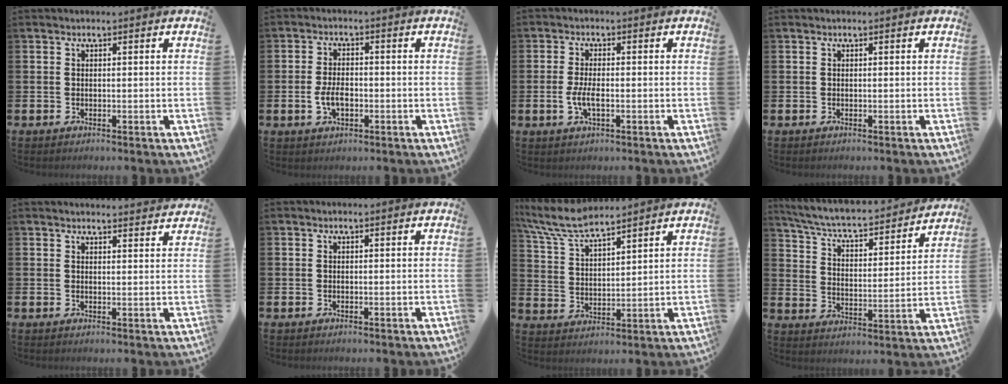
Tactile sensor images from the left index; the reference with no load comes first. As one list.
[{"total": 3.6, "force": [-0.7, 2.1, 2.9], "torque": [-0.038, -0.002, -0.016]}, {"total": 3.3, "force": [-0.7, 1.2, 2.9], "torque": [-0.051, -0.004, -0.016]}, {"total": 0.0}, {"total": 2.5, "force": [2.5, 0.2, 0.0], "torque": [0.011, -0.020, 0.041]}, {"total": 0.0}, {"total": 7.6, "force": [6.9, 1.3, 2.9], "torque": [-0.079, -0.030, 0.124]}, {"total": 6.1, "force": [5.6, 1.1, 2.2], "torque": [-0.068, -0.048, 0.088]}]